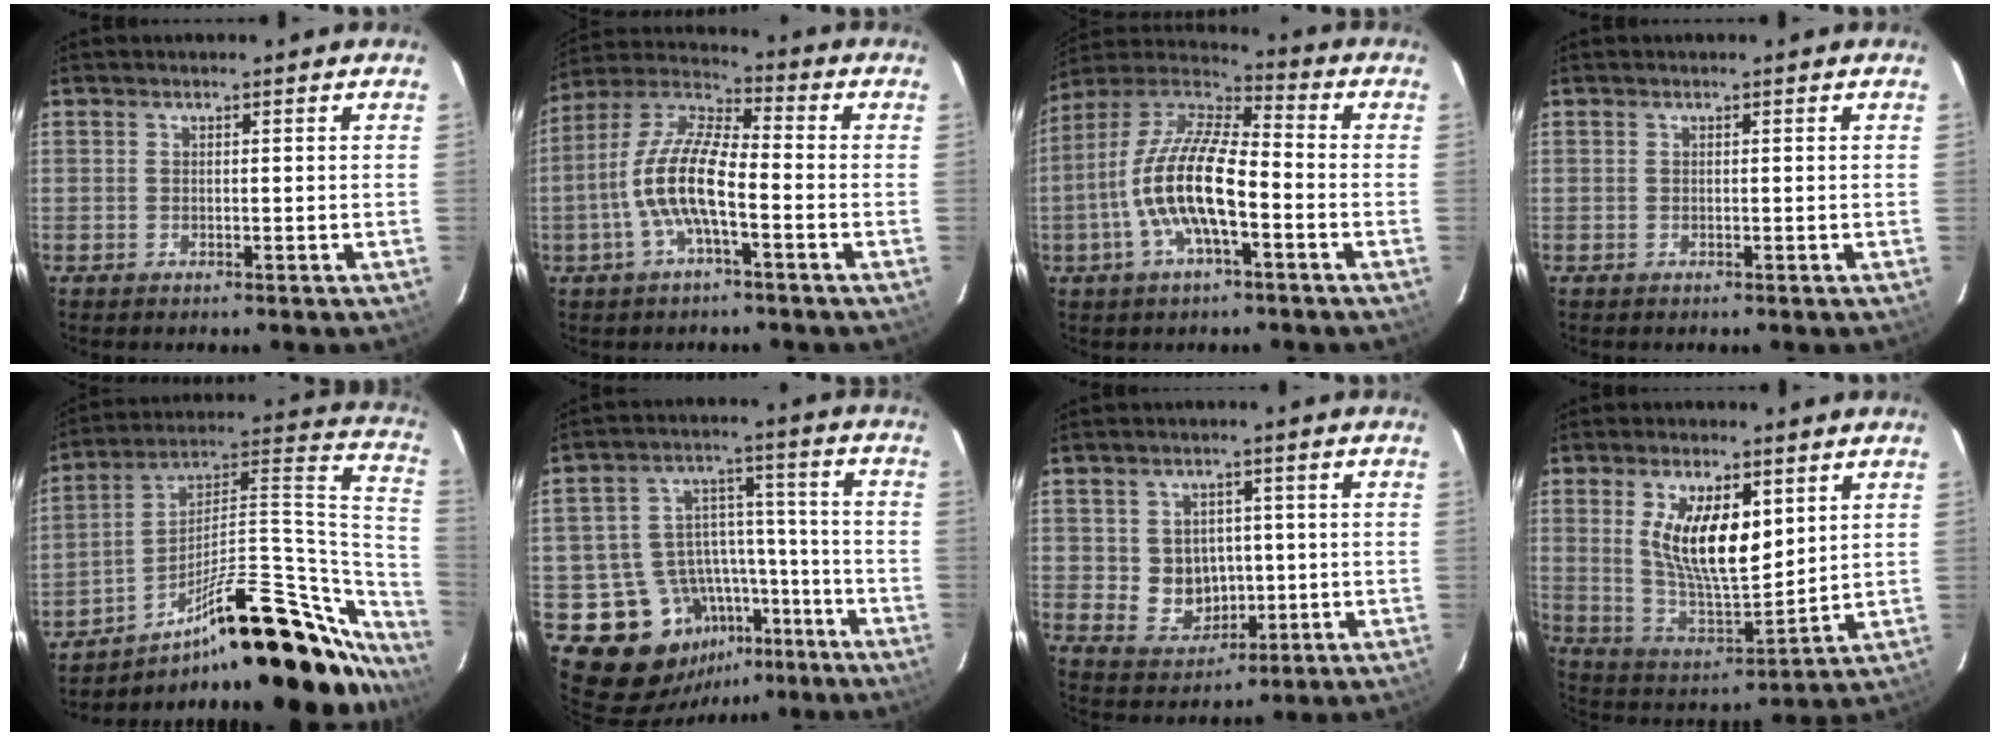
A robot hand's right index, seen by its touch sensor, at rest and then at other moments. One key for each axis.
{"total": 12.1, "fx": -3.5, "fy": 3.4, "fz": 11.0, "tx": -0.229, "ty": 0.007, "tz": -0.071}
{"total": 15.4, "fx": -4.4, "fy": 4.9, "fz": 13.9, "tx": -0.274, "ty": 0.000, "tz": -0.089}
{"total": 0.0}
{"total": 31.7, "fx": -20.9, "fy": 10.4, "fz": 21.4, "tx": -0.268, "ty": 0.048, "tz": -0.308}
{"total": 16.5, "fx": -9.8, "fy": 12.1, "fz": 5.5, "tx": -0.121, "ty": 0.052, "tz": -0.124}
{"total": 7.6, "fx": 0.0, "fy": 6.9, "fz": 3.2, "tx": -0.070, "ty": 0.004, "tz": 0.021}
{"total": 13.7, "fx": 4.6, "fy": 5.4, "fz": 11.7, "tx": -0.219, "ty": -0.004, "tz": 0.095}